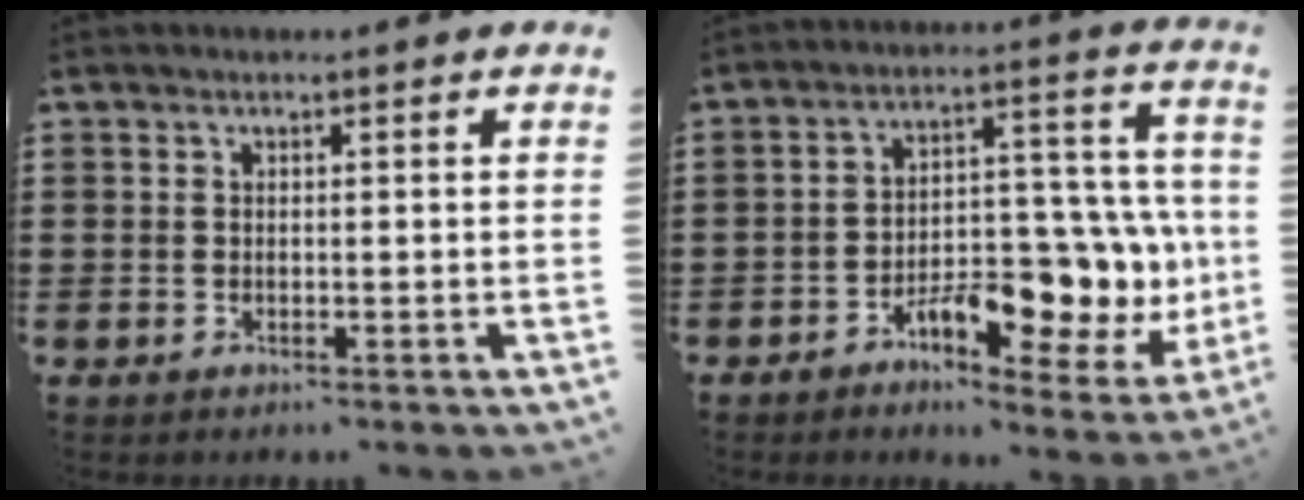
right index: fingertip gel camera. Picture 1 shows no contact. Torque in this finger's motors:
{"motor_torque": [1.73, -0.41, 1.05, 0.21]}